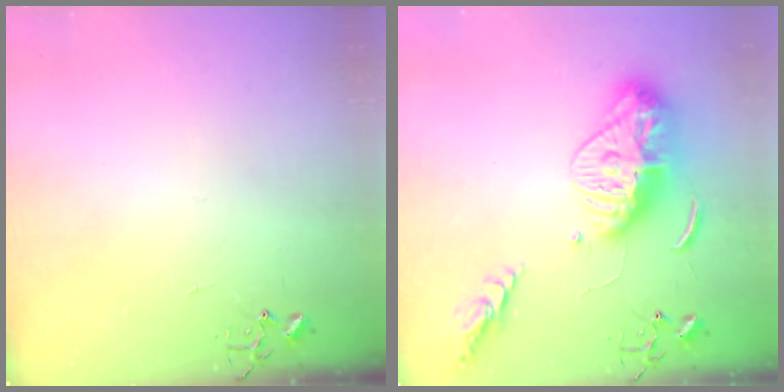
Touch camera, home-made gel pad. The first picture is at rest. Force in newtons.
{"total": 16.9, "press": 16.8, "slide": 1.6}